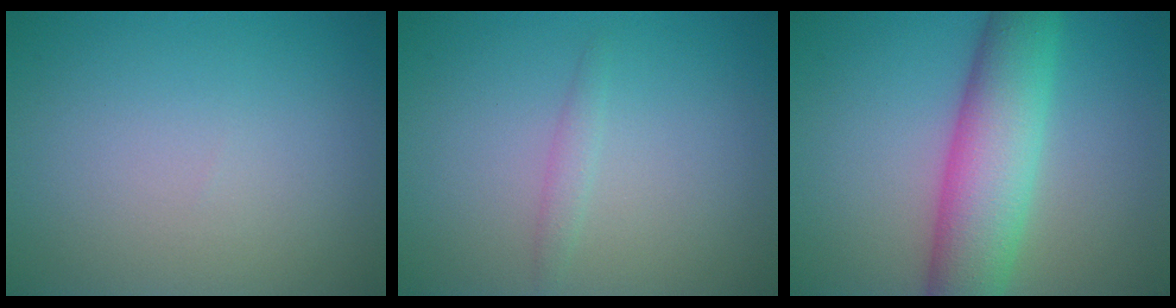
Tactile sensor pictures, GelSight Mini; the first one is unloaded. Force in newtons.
{"total": 0.5, "press": 0.5, "slide": 0.1}
{"total": 7.9, "press": 7.9, "slide": 0.2}